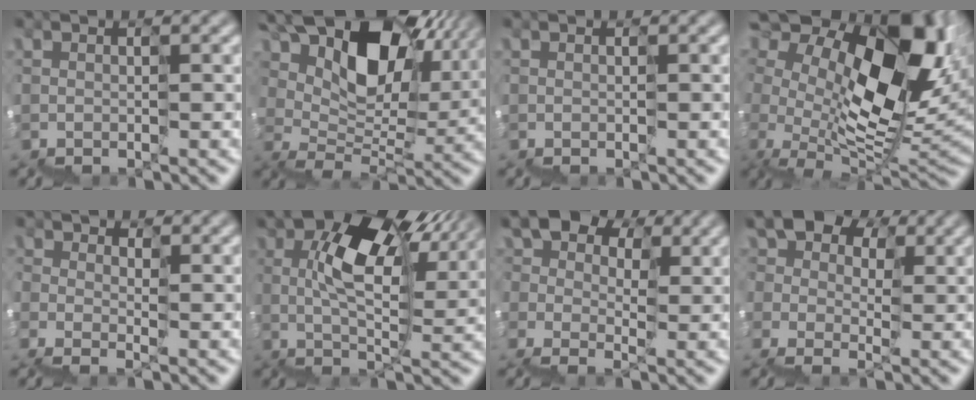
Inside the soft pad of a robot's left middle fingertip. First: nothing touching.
{"total": 12.0, "force": [7.7, 6.5, 6.4], "torque": [-0.113, 0.017, 0.139]}
{"total": 0.0}
{"total": 15.4, "force": [6.2, 8.6, 11.2], "torque": [-0.190, 0.017, 0.107]}
{"total": 1.3, "force": [0.8, 1.0, 0.1], "torque": [0.003, 0.005, 0.010]}
{"total": 7.3, "force": [3.4, 2.8, 5.8], "torque": [-0.099, 0.021, 0.053]}
{"total": 5.7, "force": [3.2, 4.0, 2.6], "torque": [-0.037, 0.032, 0.034]}
{"total": 6.1, "force": [3.2, 4.4, 2.7], "torque": [-0.037, 0.032, 0.035]}